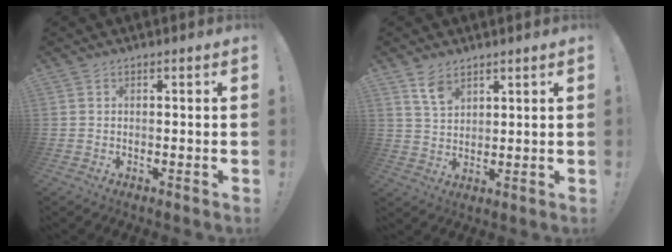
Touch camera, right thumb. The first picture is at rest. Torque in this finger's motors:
{"motor_torque": [-0.19, 0.24, 0.02, 0.36, -0.01]}